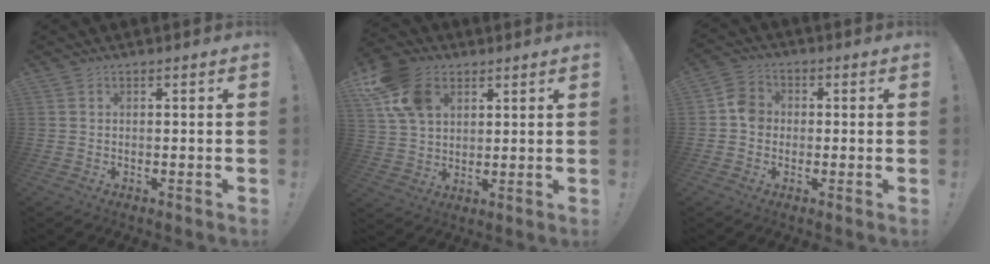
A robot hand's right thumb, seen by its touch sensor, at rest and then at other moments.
{"total": 14.2, "force": [6.9, 9.7, 7.8], "torque": [-0.144, -0.023, 0.135]}
{"total": 6.2, "force": [-0.8, 5.4, 2.9], "torque": [-0.037, 0.022, -0.012]}